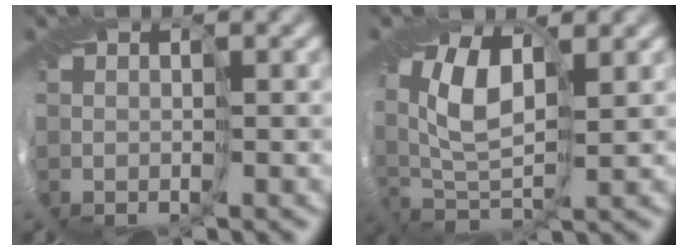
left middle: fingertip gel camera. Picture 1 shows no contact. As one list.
[{"total": 6.5, "force": [1.4, 3.8, 5.1], "torque": [-0.126, 0.006, 0.020]}]